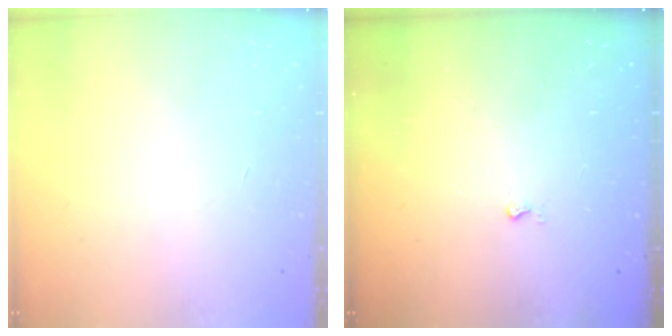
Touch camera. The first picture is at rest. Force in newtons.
{"total": 2.6, "press": 2.6, "slide": 0.4}